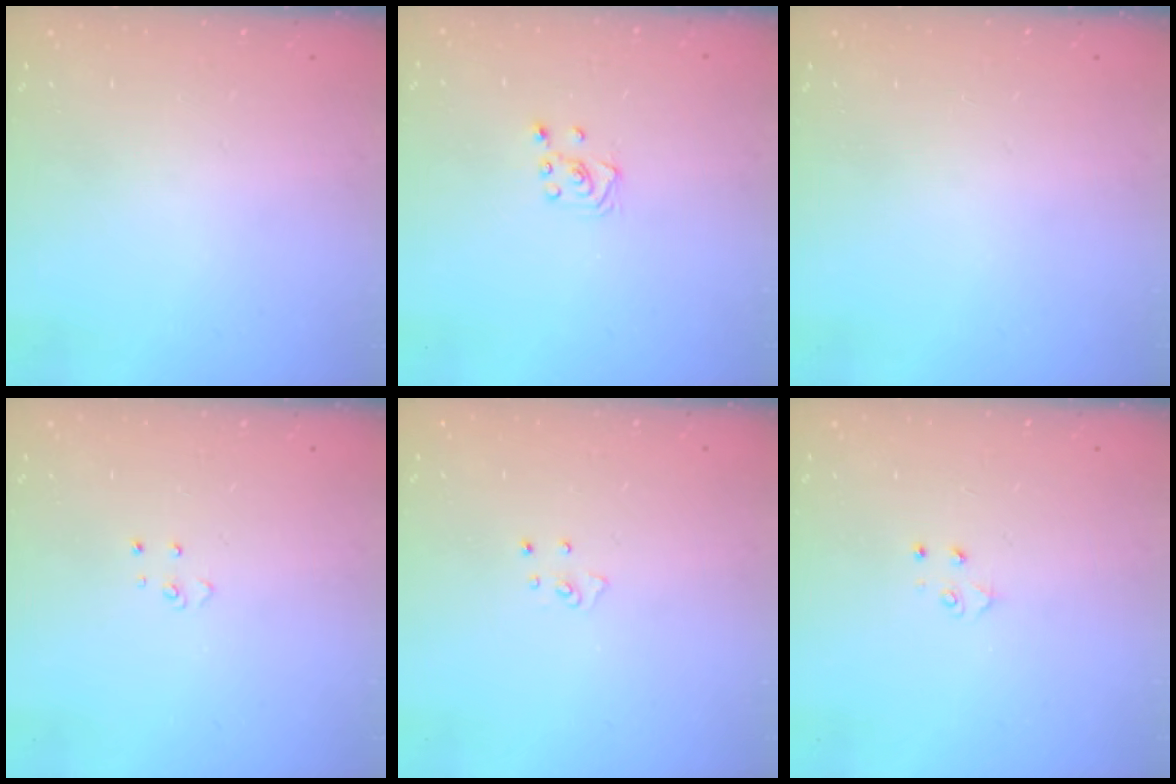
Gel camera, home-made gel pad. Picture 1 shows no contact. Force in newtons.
{"total": 3.0, "press": 3.0, "slide": 0.3}
{"total": 0.0}
{"total": 3.3, "press": 3.3, "slide": 0.3}
{"total": 3.7, "press": 3.7, "slide": 0.3}
{"total": 3.6, "press": 3.5, "slide": 0.4}